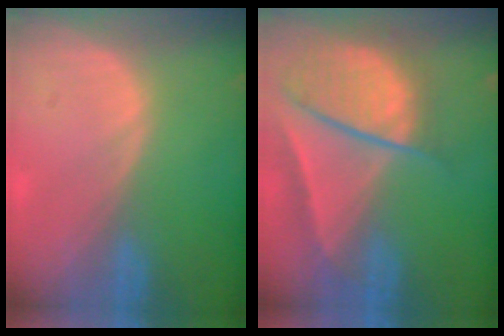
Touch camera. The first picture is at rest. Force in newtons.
{"total": 10.1, "press": 8.3, "slide": 5.7}